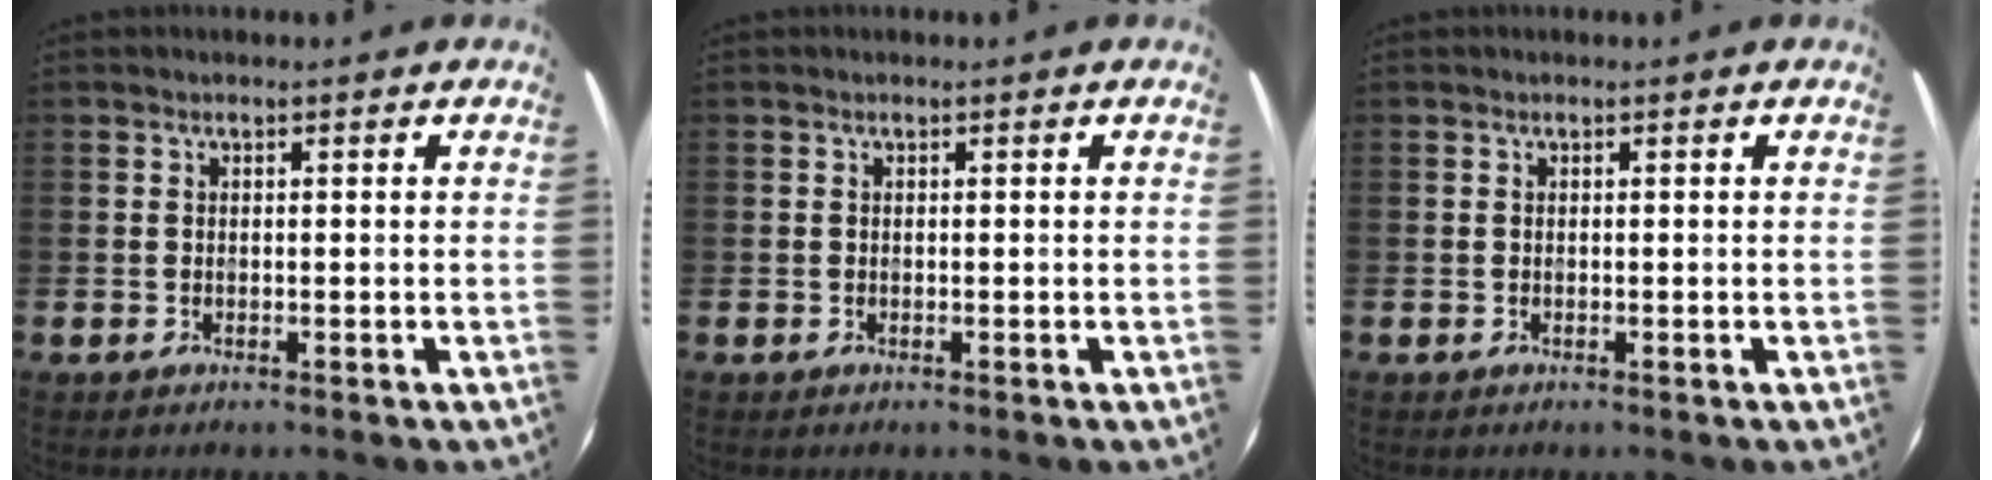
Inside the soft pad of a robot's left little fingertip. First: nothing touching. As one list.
[{"total": 0.0}, {"total": 0.0}]